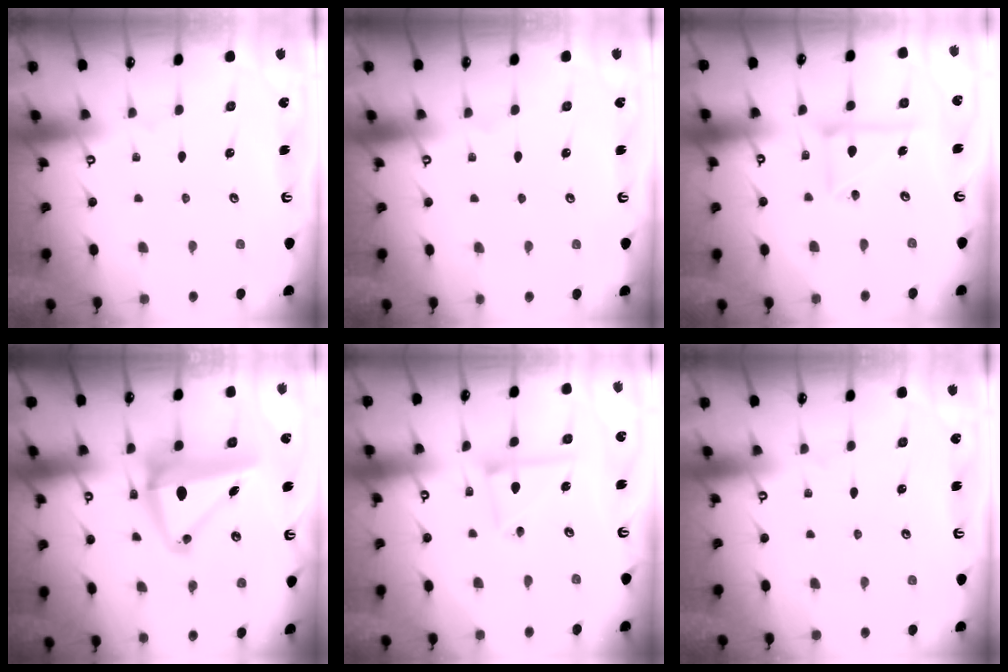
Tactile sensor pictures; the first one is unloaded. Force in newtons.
{"total": 0.0}
{"total": 12.5, "press": 12.4, "slide": 1.5}
{"total": 10.6, "press": 10.4, "slide": 2.2}
{"total": 9.0, "press": 8.9, "slide": 0.7}
{"total": 0.0}